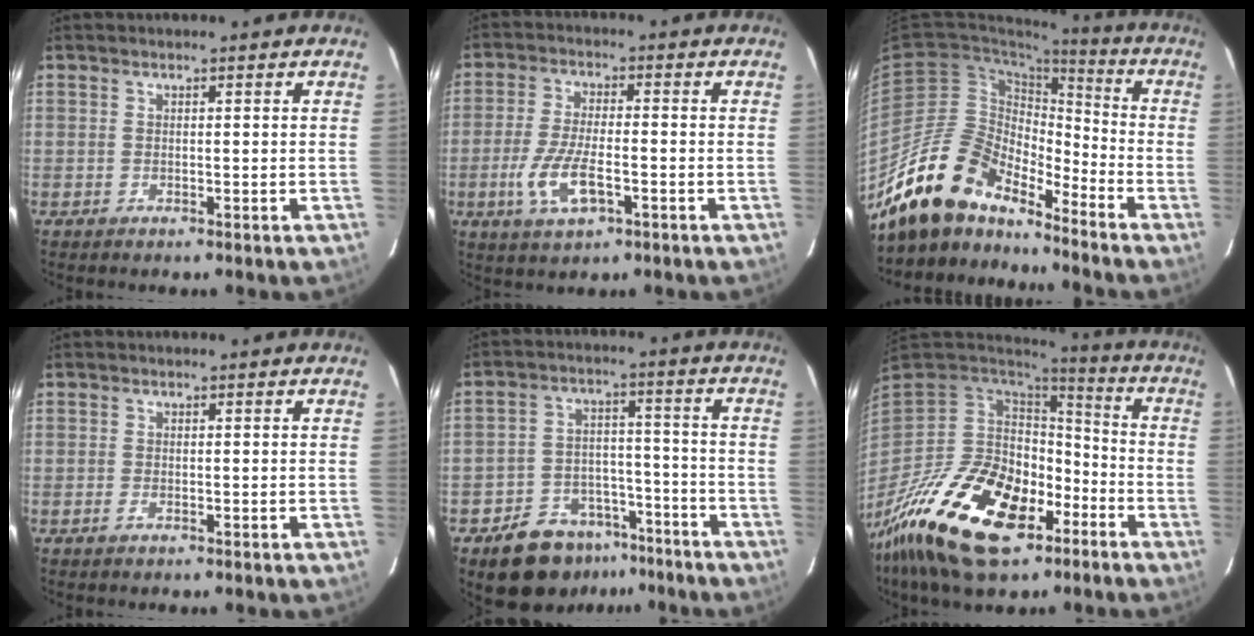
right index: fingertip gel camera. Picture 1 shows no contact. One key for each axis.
{"total": 9.3, "fx": -3.4, "fy": 3.3, "fz": 8.0, "tx": -0.168, "ty": -0.012, "tz": -0.062}
{"total": 16.8, "fx": -14.3, "fy": 6.0, "fz": 6.5, "tx": -0.124, "ty": 0.010, "tz": -0.266}
{"total": 0.9, "fx": -0.4, "fy": 0.3, "fz": 0.8, "tx": -0.017, "ty": -0.001, "tz": -0.007}
{"total": 12.0, "fx": -8.2, "fy": 7.8, "fz": 3.9, "tx": -0.084, "ty": 0.038, "tz": -0.105}
{"total": 24.7, "fx": -13.1, "fy": 12.6, "fz": 16.8, "tx": -0.347, "ty": -0.040, "tz": -0.220}